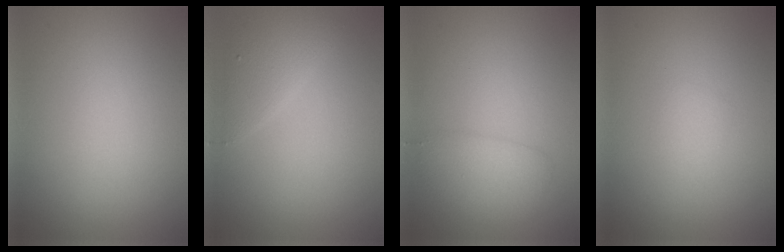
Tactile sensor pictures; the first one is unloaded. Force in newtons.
{"total": 2.6, "press": 2.6, "slide": 0.1}
{"total": 2.4, "press": 2.4, "slide": 0.1}
{"total": 0.8, "press": 0.8, "slide": 0.1}